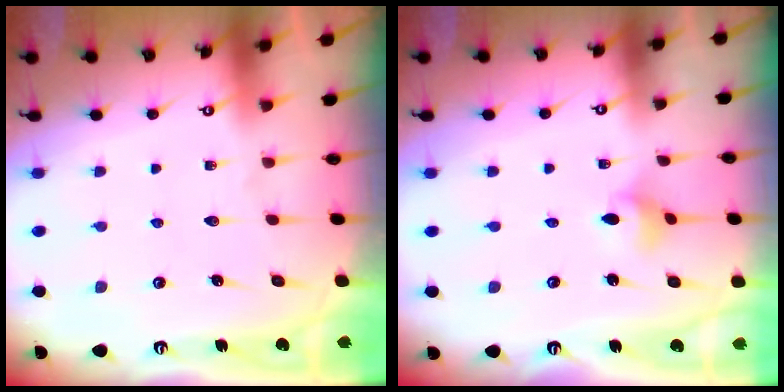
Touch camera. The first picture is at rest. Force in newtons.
{"total": 3.0, "press": 2.9, "slide": 0.6}